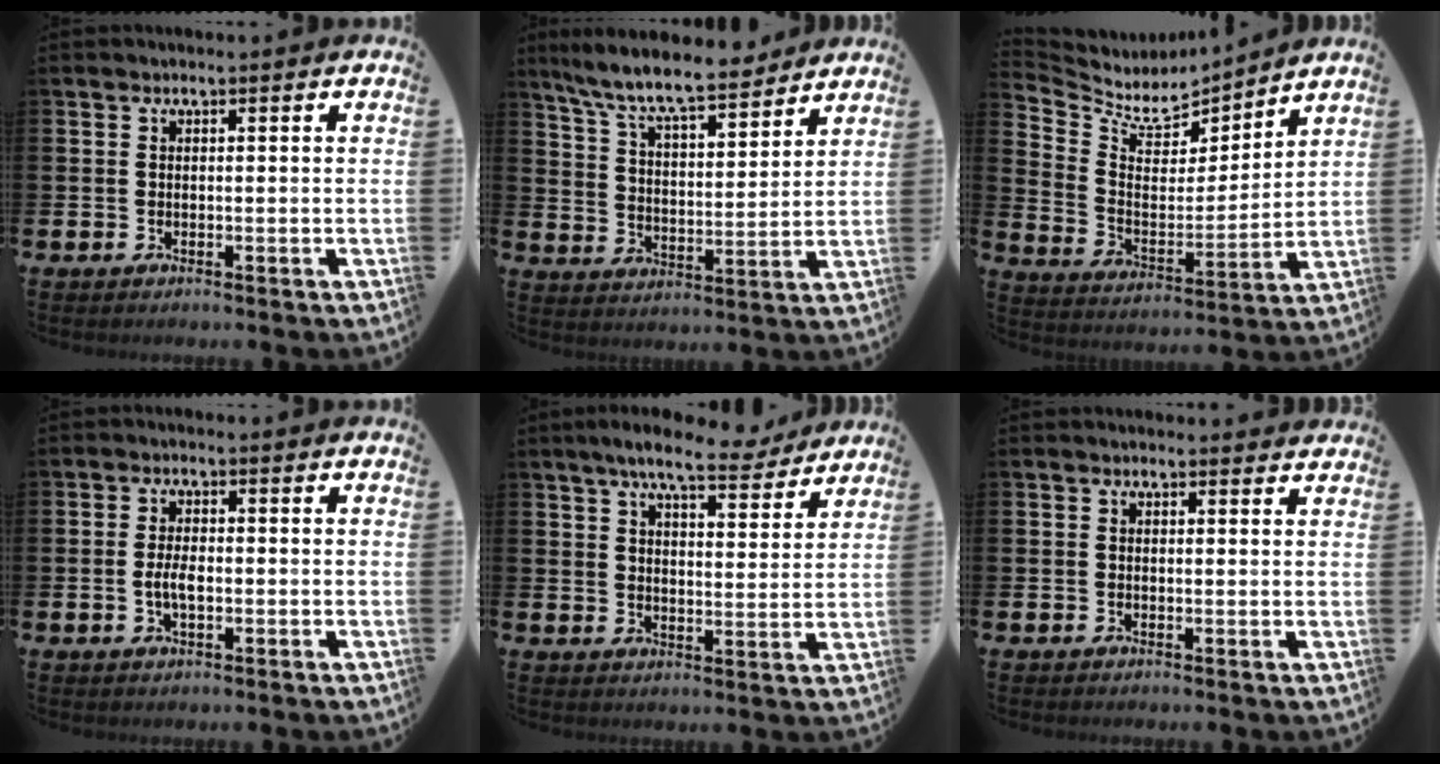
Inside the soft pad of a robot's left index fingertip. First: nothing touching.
{"total": 9.2, "force": [8.4, 1.4, 3.5], "torque": [-0.102, -0.050, 0.148]}
{"total": 6.9, "force": [6.2, 2.8, 1.2], "torque": [-0.070, -0.051, 0.109]}
{"total": 2.9, "force": [-0.4, 1.3, 2.6], "torque": [-0.040, 0.000, -0.010]}
{"total": 8.3, "force": [7.4, 1.6, 3.5], "torque": [-0.068, -0.035, 0.128]}
{"total": 0.6, "force": [0.6, 0.1, 0.1], "torque": [0.010, -0.004, 0.009]}